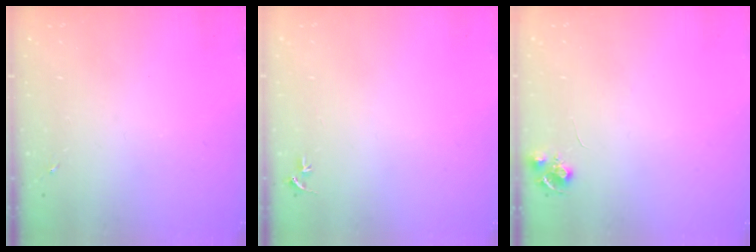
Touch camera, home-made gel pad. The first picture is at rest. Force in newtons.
{"total": 3.1, "press": 3.1, "slide": 0.4}
{"total": 6.8, "press": 6.7, "slide": 0.9}